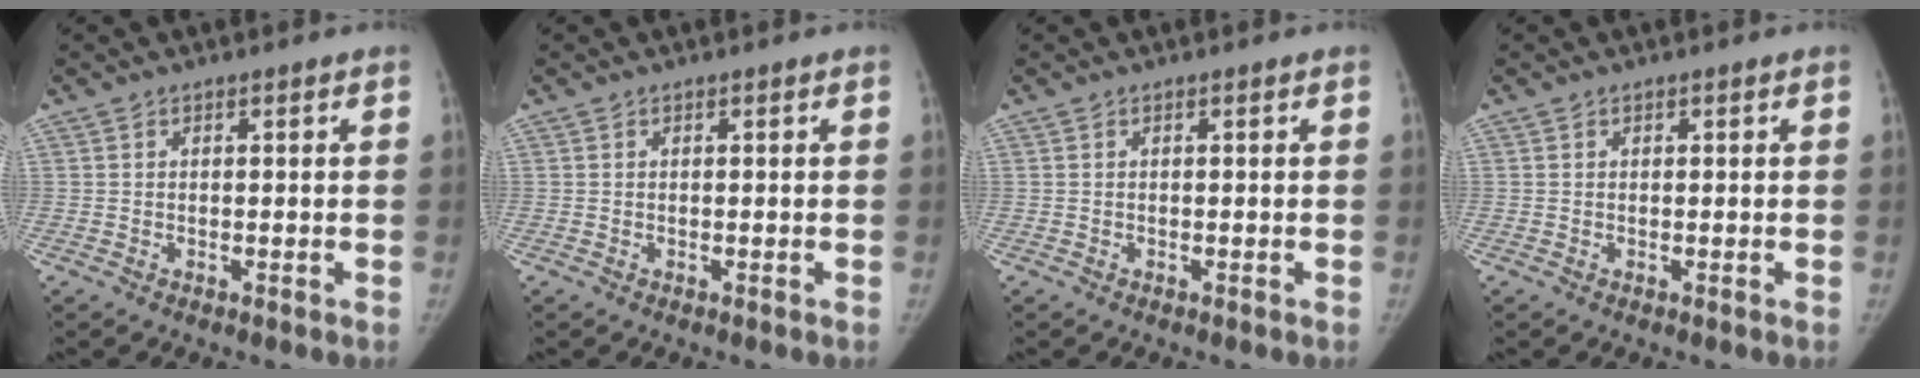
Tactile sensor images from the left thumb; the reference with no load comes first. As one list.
[{"total": 0.0}, {"total": 0.0}, {"total": 0.0}]